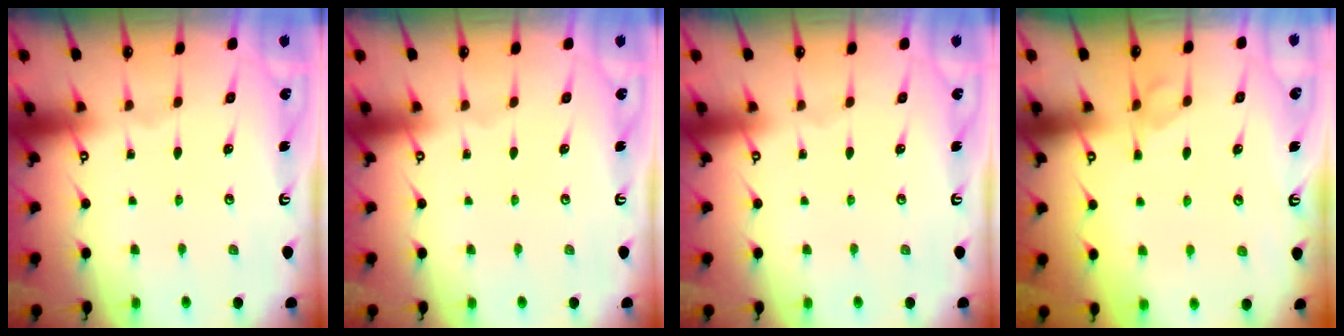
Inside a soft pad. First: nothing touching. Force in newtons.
{"total": 0.0}
{"total": 0.0}
{"total": 1.9, "press": 1.7, "slide": 0.8}